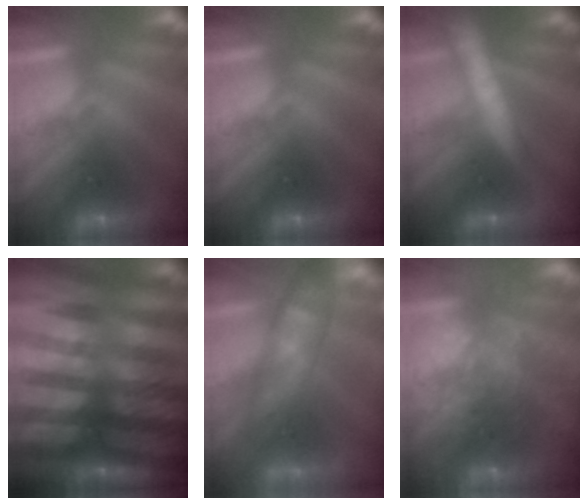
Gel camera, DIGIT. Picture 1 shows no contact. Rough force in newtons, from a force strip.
{"total": 0.0}
{"total": 7.5}
{"total": 6.5}
{"total": 4.4}
{"total": 6.4}